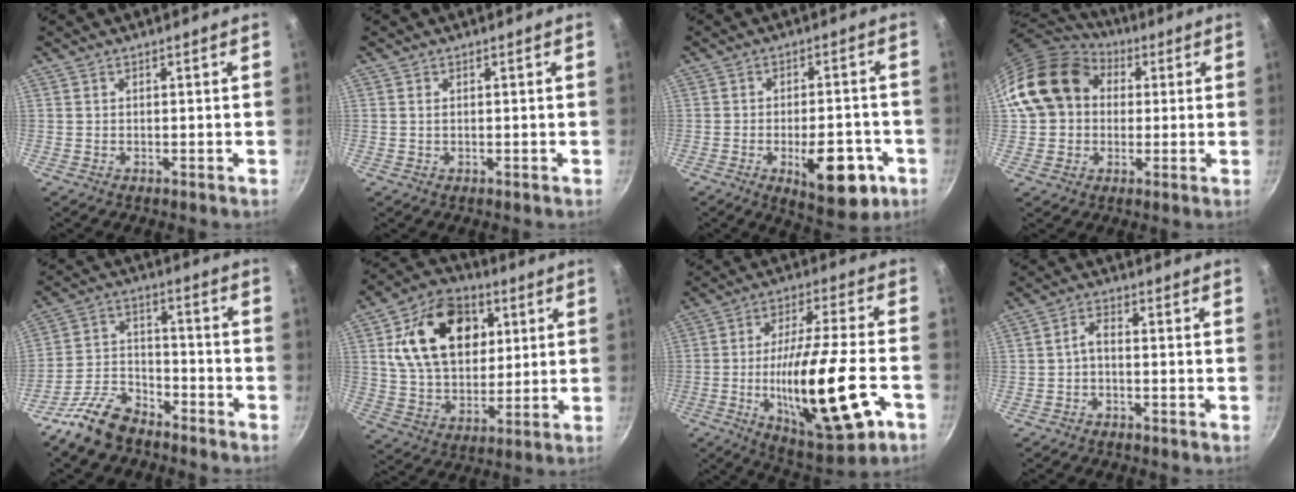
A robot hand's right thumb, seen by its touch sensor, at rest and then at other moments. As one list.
[{"total": 0.8, "force": [0.2, 0.4, 0.6], "torque": [-0.011, 0.001, 0.004]}, {"total": 13.3, "force": [-4.8, 6.0, 10.8], "torque": [-0.111, 0.015, -0.054]}, {"total": 16.7, "force": [3.8, 13.6, 9.0], "torque": [-0.144, 0.033, 0.058]}, {"total": 10.6, "force": [-8.2, 5.2, 4.5], "torque": [-0.075, 0.069, -0.165]}, {"total": 21.0, "force": [6.2, 14.5, 13.9], "torque": [-0.203, -0.001, 0.102]}, {"total": 23.0, "force": [-7.0, 6.4, 21.0], "torque": [-0.338, 0.016, -0.102]}, {"total": 2.7, "force": [-0.8, 1.4, 2.2], "torque": [-0.044, 0.018, -0.021]}]